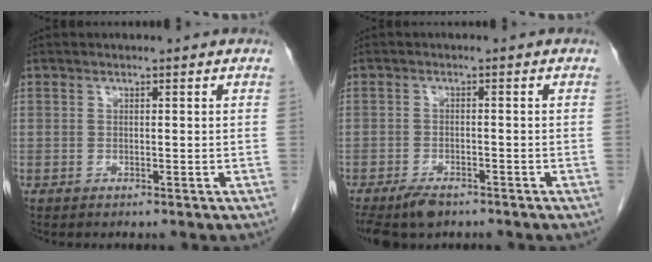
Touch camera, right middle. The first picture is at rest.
{"total": 5.2, "force": [-4.0, 2.0, 2.6], "torque": [-0.048, -0.008, -0.068]}